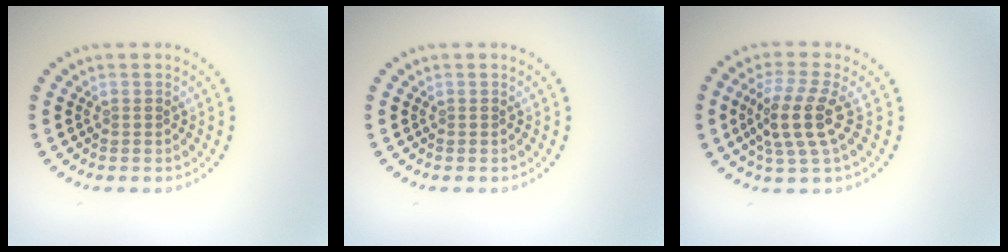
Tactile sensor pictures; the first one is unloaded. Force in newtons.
{"total": 0.0}
{"total": 4.2, "press": 3.6, "slide": 2.1}